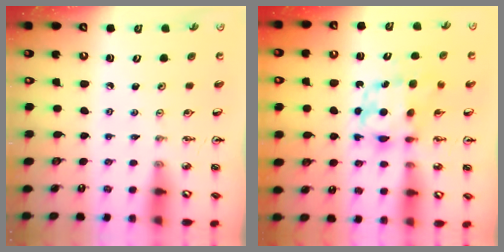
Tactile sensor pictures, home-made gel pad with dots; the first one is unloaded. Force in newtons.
{"total": 6.7, "press": 6.7, "slide": 0.6}